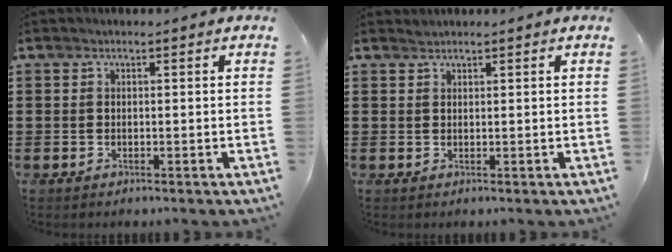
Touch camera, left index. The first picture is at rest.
{"total": 0.6, "force": [0.6, 0.0, -0.1], "torque": [0.000, 0.000, 0.012]}